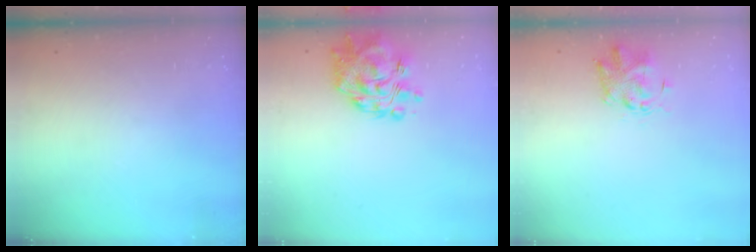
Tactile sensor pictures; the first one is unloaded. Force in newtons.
{"total": 11.4, "press": 10.8, "slide": 3.7}
{"total": 2.5, "press": 2.4, "slide": 0.7}